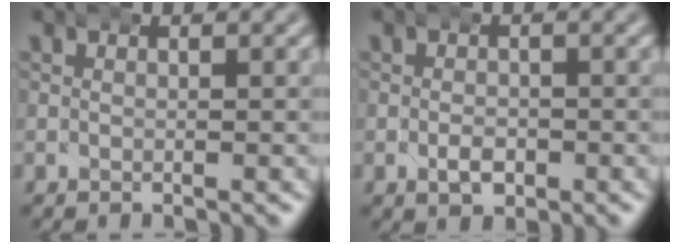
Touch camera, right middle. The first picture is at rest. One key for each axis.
{"total": 2.0, "fx": -0.9, "fy": 1.3, "fz": 1.2, "tx": -0.022, "ty": -0.009, "tz": -0.011}